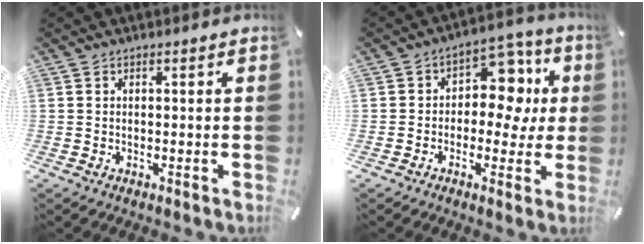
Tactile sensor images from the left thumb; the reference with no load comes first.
{"total": 11.9, "force": [2.1, 8.3, 8.3], "torque": [-0.109, -0.013, 0.035]}